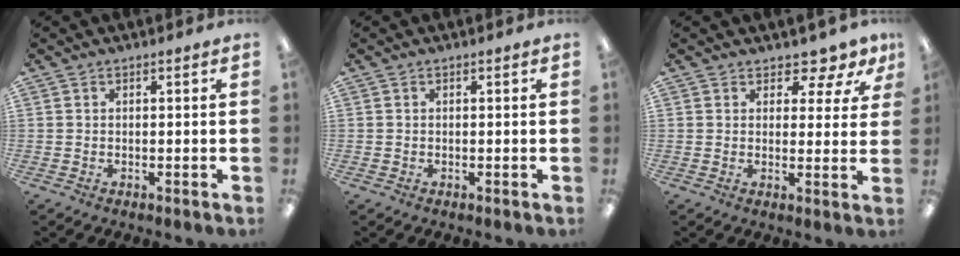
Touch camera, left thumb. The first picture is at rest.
{"total": 0.6, "force": [-0.1, 0.6, -0.1], "torque": [0.003, 0.005, -0.005]}
{"total": 4.9, "force": [3.8, 2.6, 1.6], "torque": [-0.015, -0.027, 0.063]}